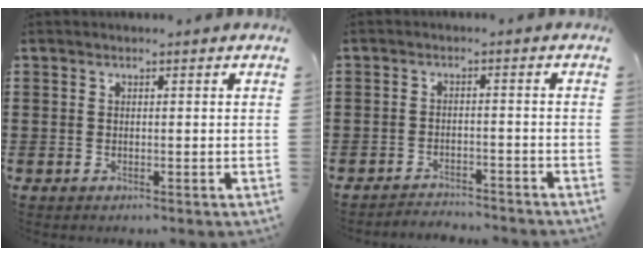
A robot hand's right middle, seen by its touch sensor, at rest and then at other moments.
{"total": 2.7, "force": [-2.7, 0.1, -0.1], "torque": [-0.005, 0.001, -0.058]}